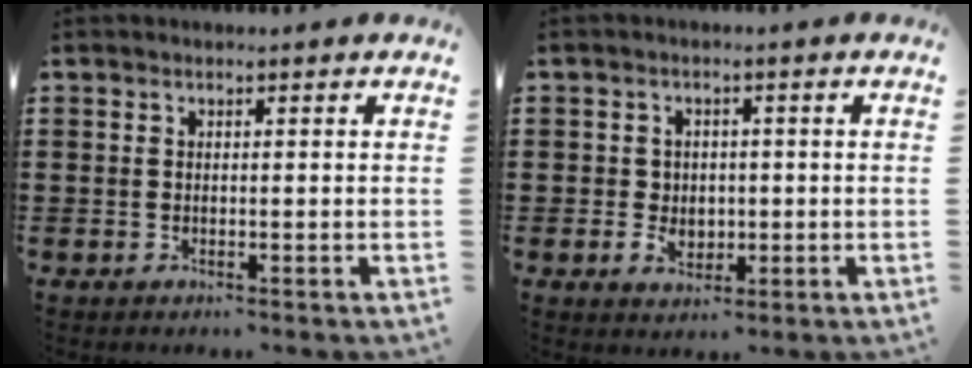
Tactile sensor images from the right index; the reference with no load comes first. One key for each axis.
{"total": 2.9, "fx": -0.3, "fy": 2.7, "fz": 1.0, "tx": -0.022, "ty": 0.006, "tz": -0.012}